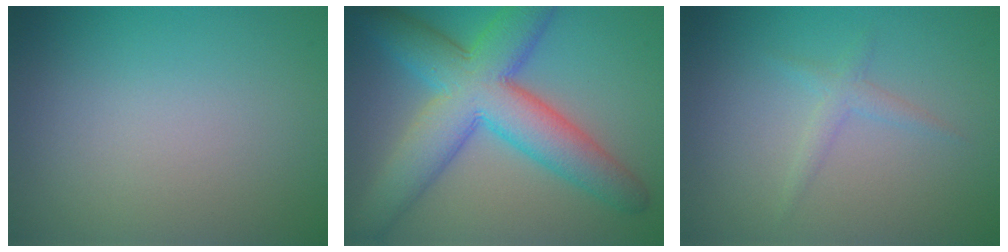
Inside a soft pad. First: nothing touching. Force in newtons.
{"total": 10.0, "press": 10.0, "slide": 0.3}
{"total": 1.4, "press": 1.4, "slide": 0.0}